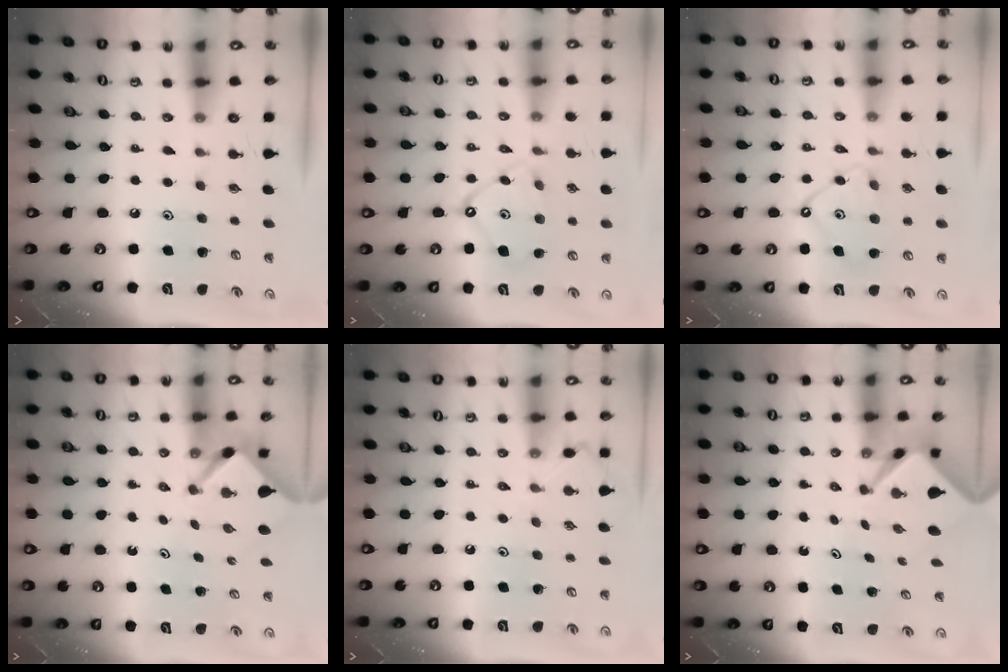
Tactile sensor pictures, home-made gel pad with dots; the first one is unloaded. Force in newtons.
{"total": 11.4, "press": 11.4, "slide": 1.0}
{"total": 9.9, "press": 9.9, "slide": 0.8}
{"total": 2.4, "press": 2.4, "slide": 0.3}
{"total": 5.2, "press": 5.1, "slide": 0.9}
{"total": 2.4, "press": 2.4, "slide": 0.1}